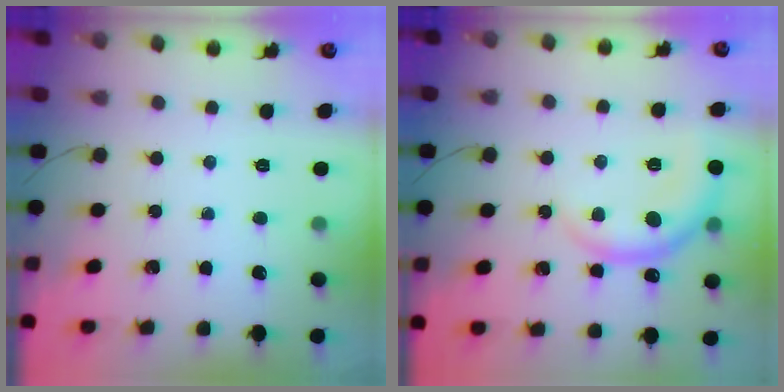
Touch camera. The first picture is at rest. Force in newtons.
{"total": 8.7, "press": 8.7, "slide": 0.5}